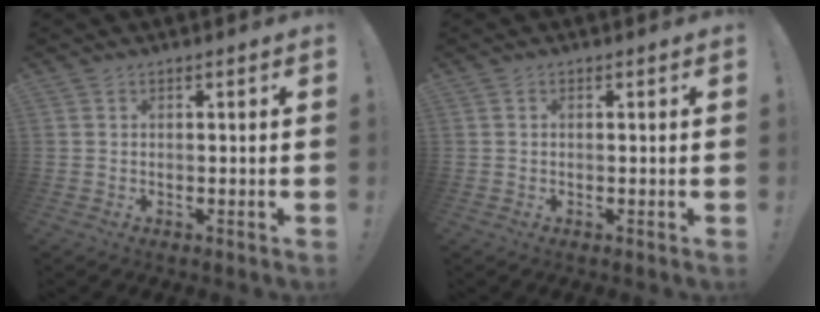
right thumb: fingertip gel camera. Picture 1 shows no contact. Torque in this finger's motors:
{"motor_torque": [0.13, 0.07, -0.10, -0.11, -0.04]}